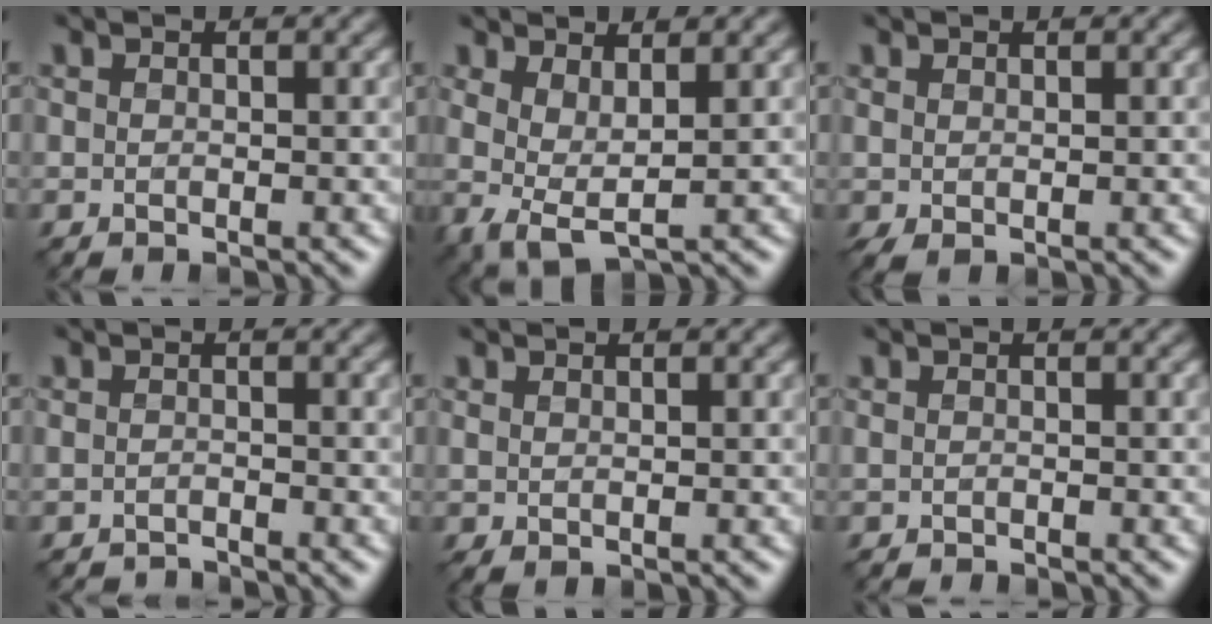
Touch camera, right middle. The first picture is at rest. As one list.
[{"total": 2.9, "force": [0.5, 0.7, 2.8], "torque": [-0.058, -0.010, 0.009]}, {"total": 0.8, "force": [0.0, -0.2, 0.8], "torque": [-0.022, -0.002, 0.001]}, {"total": 1.3, "force": [-1.3, -0.1, -0.2], "torque": [0.006, -0.005, -0.026]}, {"total": 0.6, "force": [0.2, -0.3, 0.4], "torque": [-0.012, -0.001, 0.005]}, {"total": 0.5, "force": [-0.5, 0.0, 0.0], "torque": [0.004, -0.006, -0.009]}]